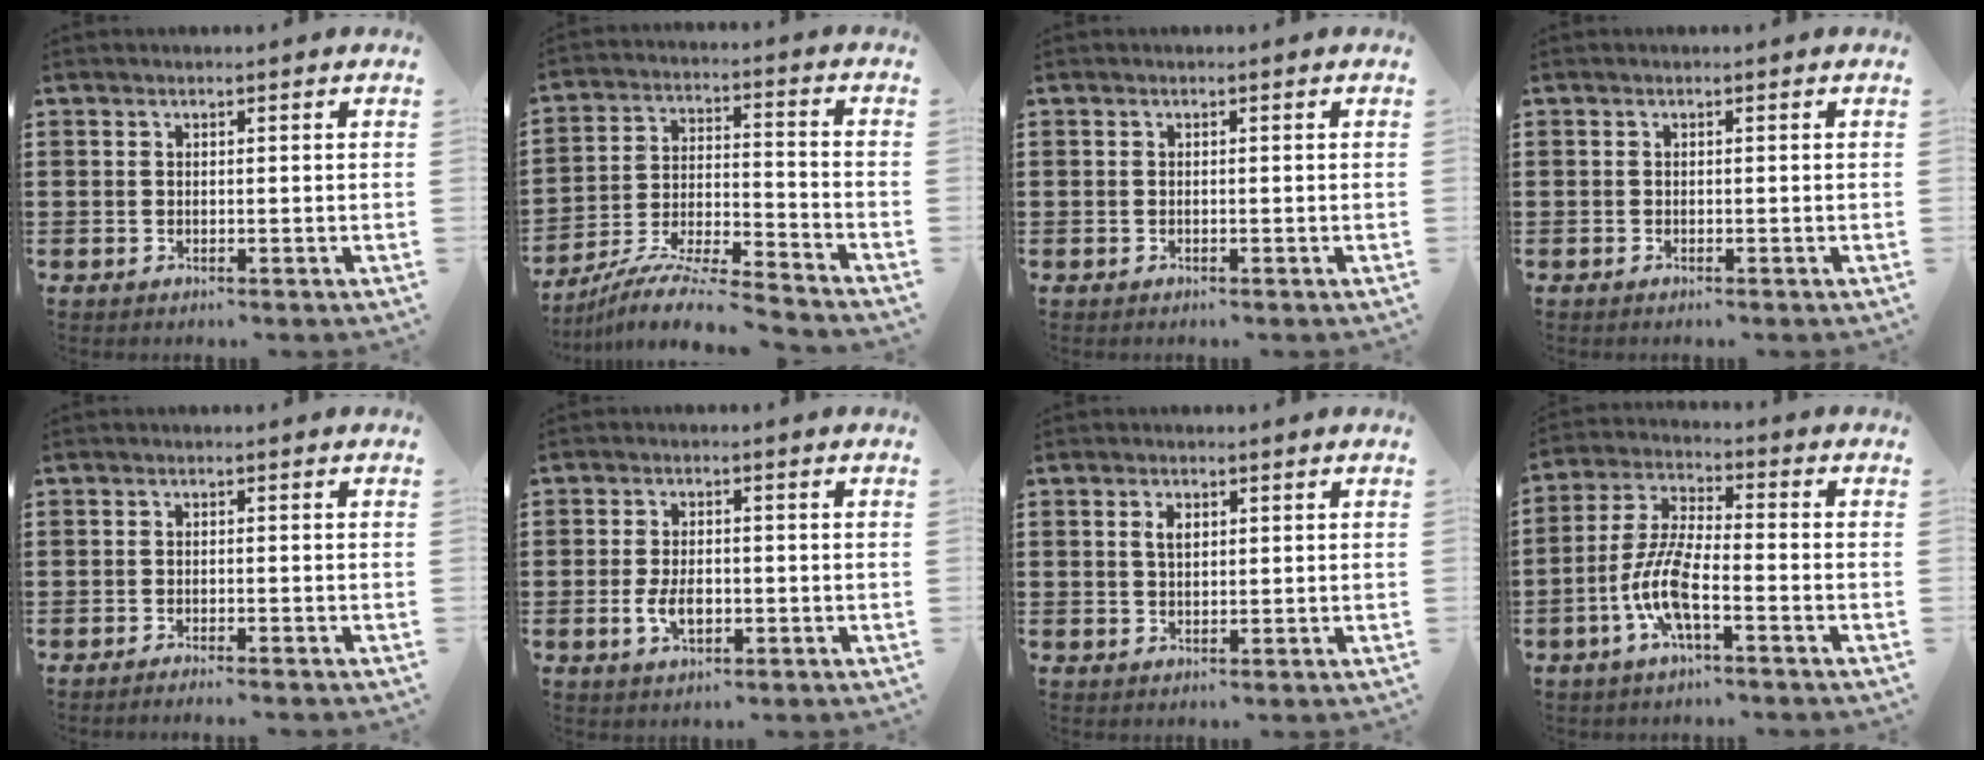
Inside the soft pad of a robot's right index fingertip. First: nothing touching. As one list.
[{"total": 8.7, "force": [-8.2, -0.3, 3.0], "torque": [-0.058, -0.004, -0.167]}, {"total": 0.0}, {"total": 0.0}, {"total": 1.4, "force": [-1.3, -0.3, 0.2], "torque": [-0.004, 0.000, -0.026]}, {"total": 3.9, "force": [-0.9, 2.0, 3.3], "torque": [-0.065, 0.000, -0.014]}, {"total": 1.9, "force": [0.8, 0.8, 1.5], "torque": [-0.032, 0.006, 0.013]}, {"total": 8.5, "force": [-3.6, 2.1, 7.4], "torque": [-0.177, -0.013, -0.074]}]